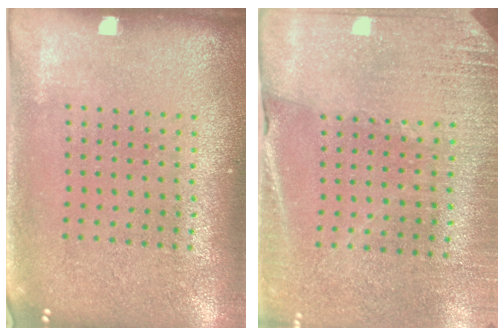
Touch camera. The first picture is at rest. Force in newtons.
{"total": 2.7, "press": 2.6, "slide": 0.7}